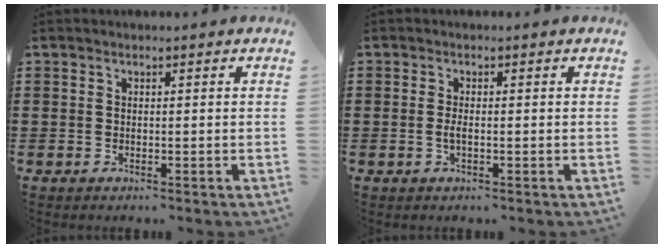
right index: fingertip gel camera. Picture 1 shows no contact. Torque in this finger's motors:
{"motor_torque": [0.00, 0.00, 0.01, 0.01]}